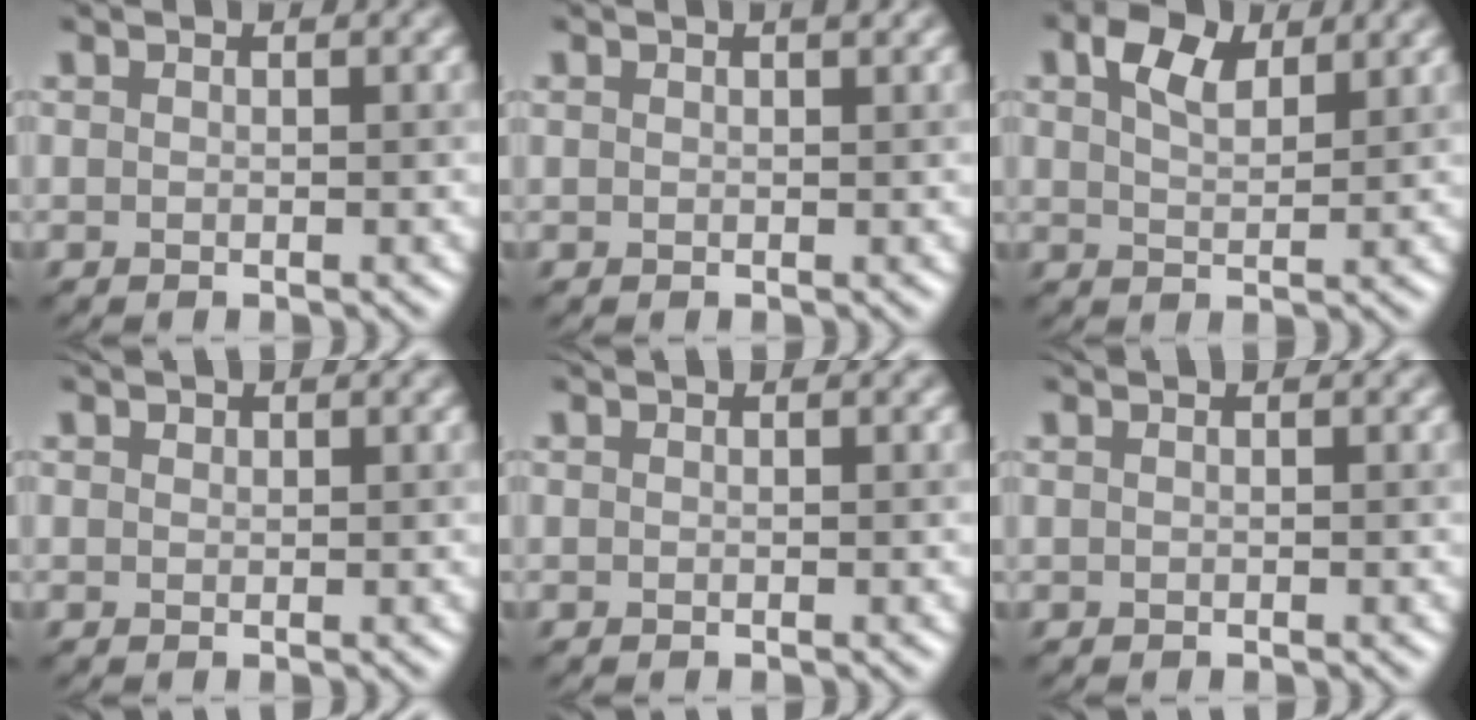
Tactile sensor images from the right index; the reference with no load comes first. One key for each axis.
{"total": 1.0, "fx": 0.7, "fy": 0.5, "fz": 0.6, "tx": -0.007, "ty": 0.002, "tz": 0.011}
{"total": 3.7, "fx": 2.1, "fy": 1.8, "fz": 2.4, "tx": -0.050, "ty": 0.007, "tz": 0.040}
{"total": 0.5, "fx": 0.3, "fy": 0.4, "fz": 0.1, "tx": -0.001, "ty": 0.000, "tz": 0.005}
{"total": 0.0}
{"total": 0.0}